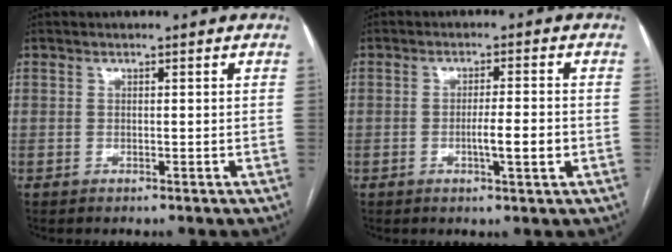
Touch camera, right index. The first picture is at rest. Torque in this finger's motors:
{"motor_torque": [1.06, 0.14, 0.31, 0.09]}